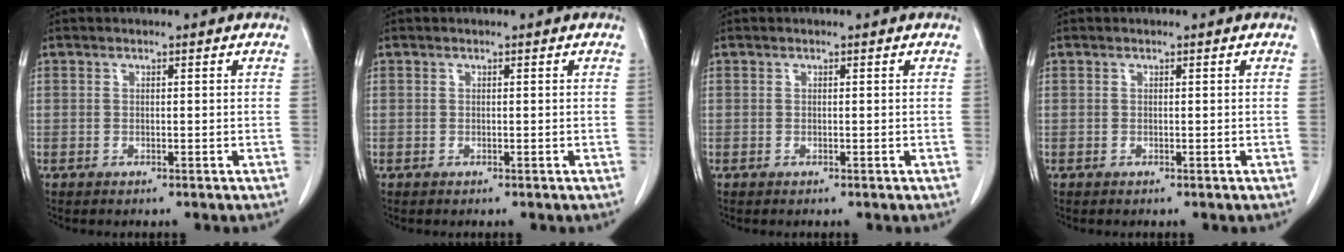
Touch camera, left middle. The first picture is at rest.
{"total": 0.0}
{"total": 0.0}
{"total": 0.0}